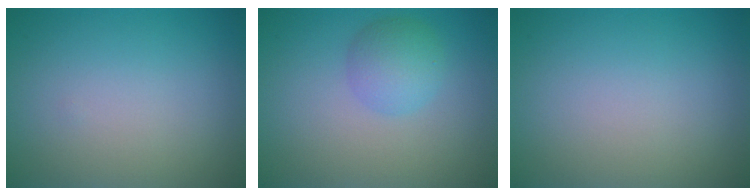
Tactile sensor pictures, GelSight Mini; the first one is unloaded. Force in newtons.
{"total": 3.0, "press": 2.9, "slide": 0.2}
{"total": 0.0}